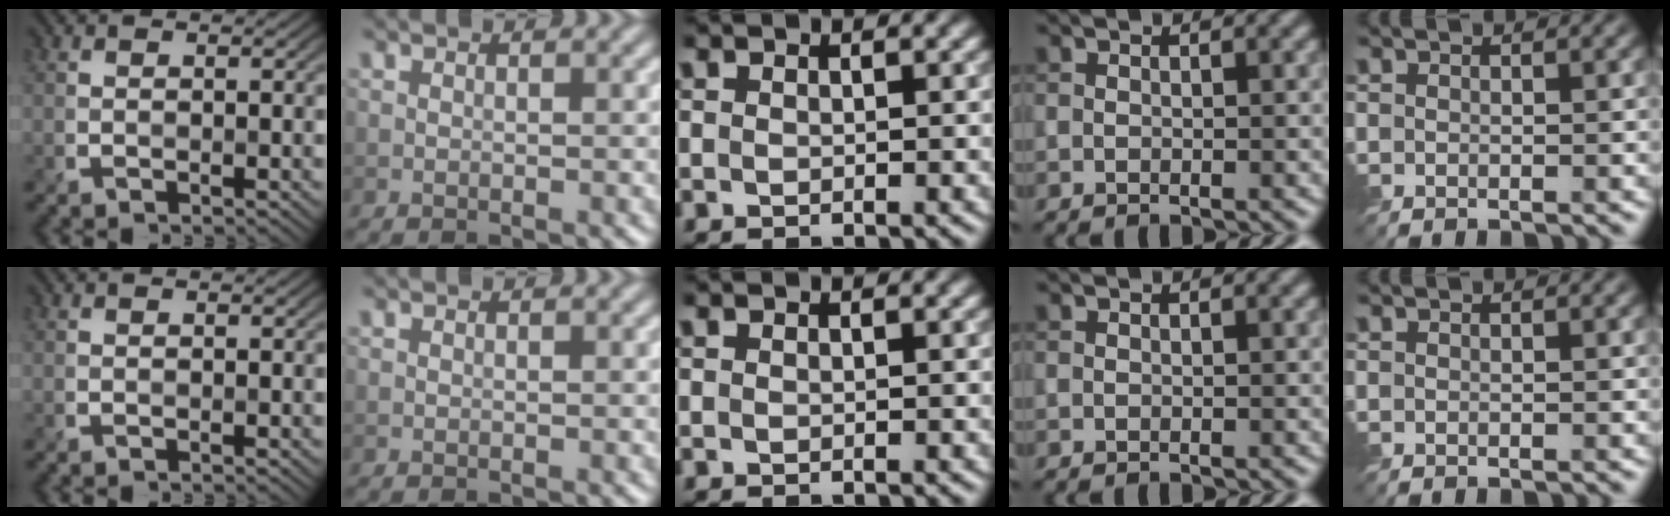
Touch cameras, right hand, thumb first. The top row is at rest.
{}